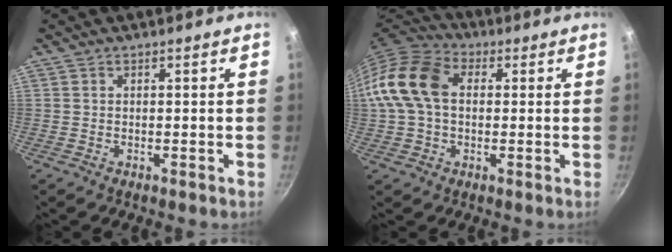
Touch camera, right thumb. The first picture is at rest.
{"total": 13.4, "force": [1.5, 9.5, 9.4], "torque": [-0.164, 0.026, 0.009]}